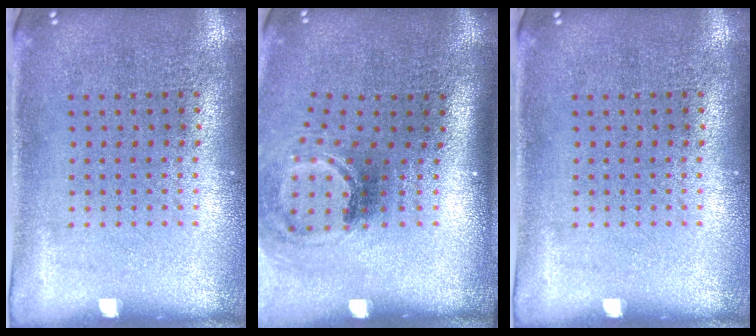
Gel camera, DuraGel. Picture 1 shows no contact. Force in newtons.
{"total": 2.0, "press": 1.3, "slide": 1.6}
{"total": 0.0}